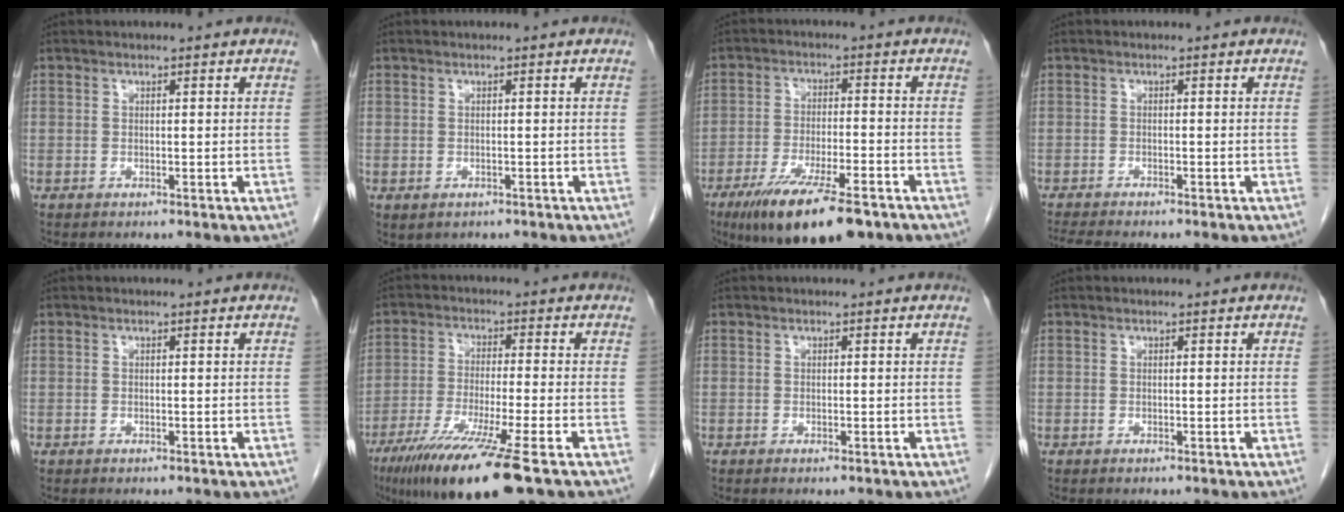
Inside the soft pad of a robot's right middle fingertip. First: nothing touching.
{"total": 1.7, "force": [-0.9, 1.3, 0.6], "torque": [-0.010, -0.001, -0.005]}
{"total": 14.3, "force": [-9.7, 2.9, 10.0], "torque": [-0.167, -0.032, -0.158]}
{"total": 5.7, "force": [-5.0, 0.3, 2.7], "torque": [-0.038, -0.010, -0.079]}
{"total": 0.0}
{"total": 14.0, "force": [-9.0, -0.5, 10.7], "torque": [-0.203, -0.047, -0.156]}
{"total": 0.5, "force": [-0.3, 0.0, 0.4], "torque": [-0.009, -0.003, -0.003]}
{"total": 0.0}